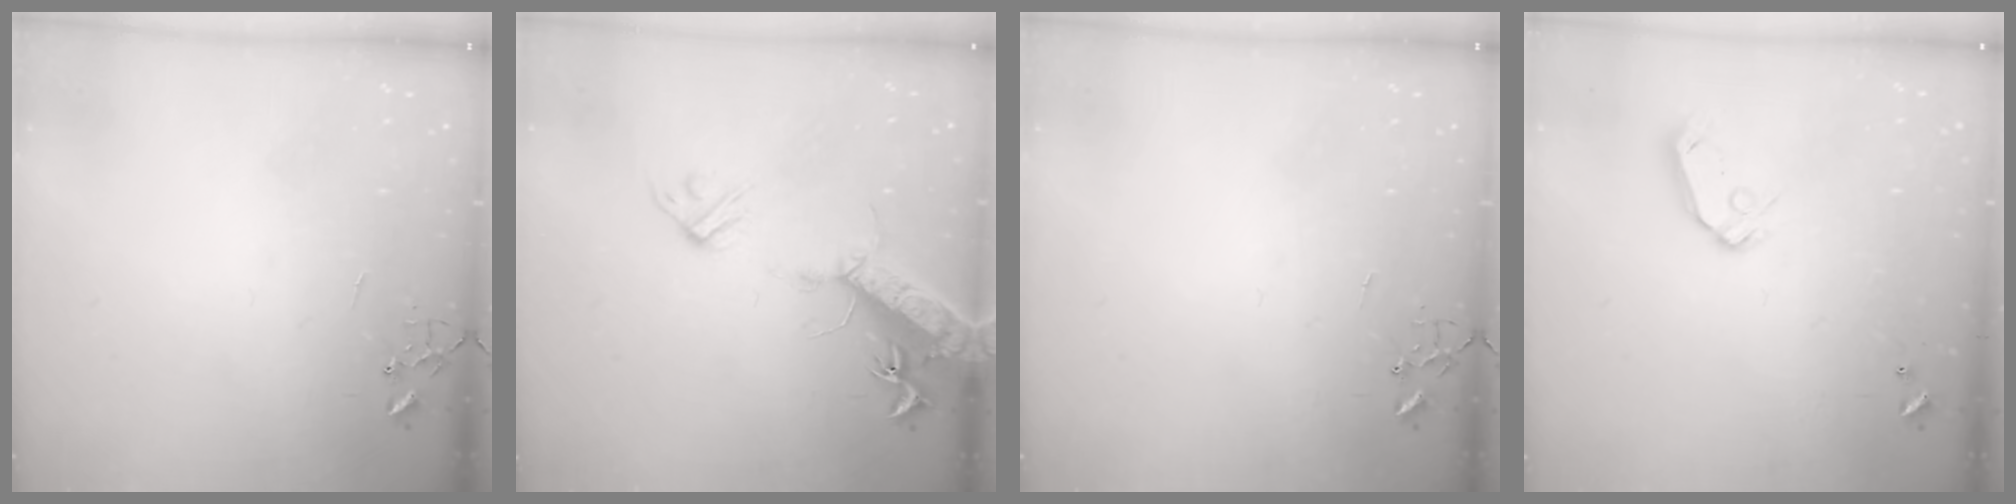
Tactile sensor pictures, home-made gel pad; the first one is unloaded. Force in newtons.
{"total": 17.3, "press": 16.8, "slide": 3.9}
{"total": 0.0}
{"total": 8.0, "press": 8.0, "slide": 1.0}